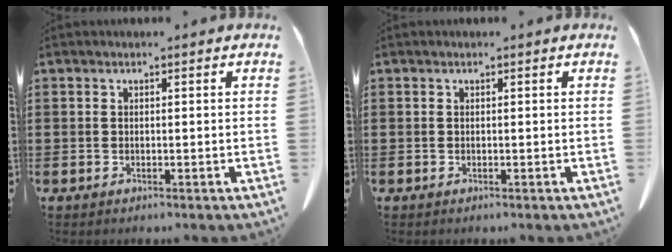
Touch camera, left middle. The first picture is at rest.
{"total": 0.0}